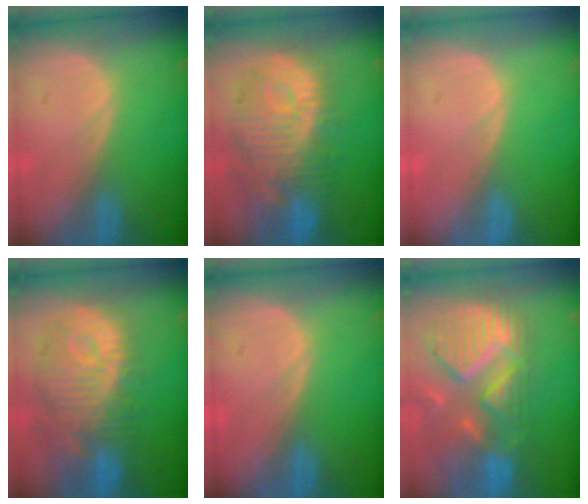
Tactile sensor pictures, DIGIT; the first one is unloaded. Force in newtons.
{"total": 12.4, "press": 11.2, "slide": 5.4}
{"total": 0.0}
{"total": 12.4, "press": 11.2, "slide": 5.4}
{"total": 0.0}
{"total": 13.0, "press": 11.0, "slide": 7.0}